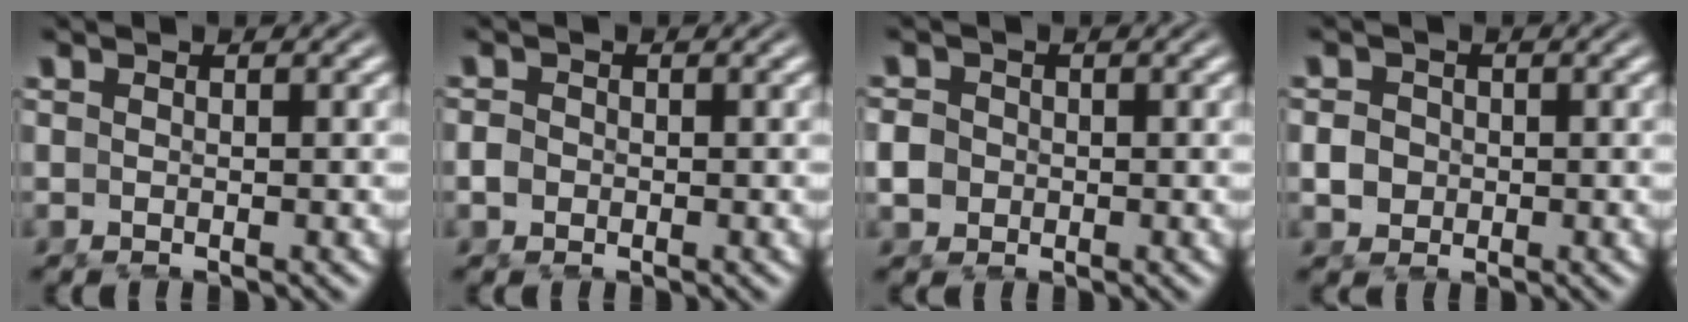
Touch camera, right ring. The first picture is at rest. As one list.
[{"total": 0.5, "force": [-0.4, 0.3, 0.2], "torque": [-0.011, -0.007, -0.005]}, {"total": 1.8, "force": [-0.2, 1.6, 0.7], "torque": [-0.023, -0.005, -0.002]}, {"total": 1.3, "force": [-0.1, 1.2, 0.4], "torque": [-0.013, -0.006, 0.003]}]